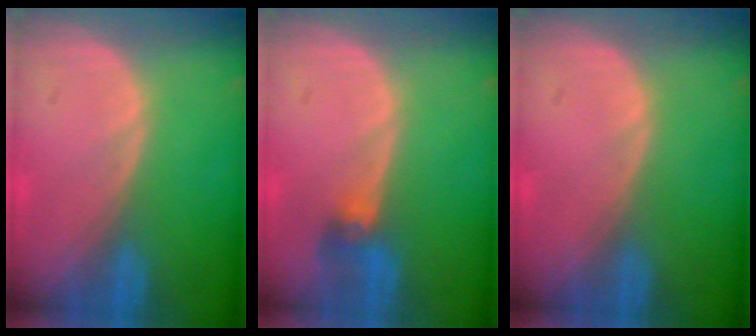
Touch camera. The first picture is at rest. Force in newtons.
{"total": 2.9, "press": 2.6, "slide": 1.2}
{"total": 0.0}